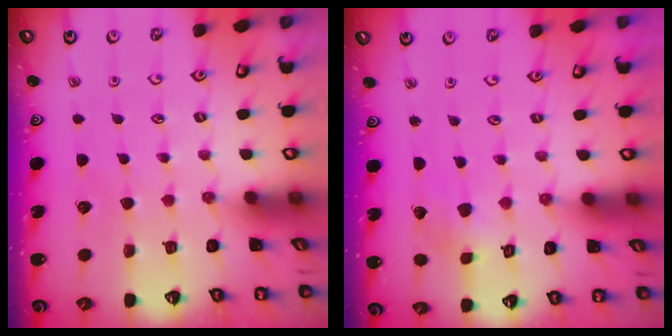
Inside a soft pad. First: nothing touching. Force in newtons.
{"total": 2.0, "press": 2.0, "slide": 0.3}